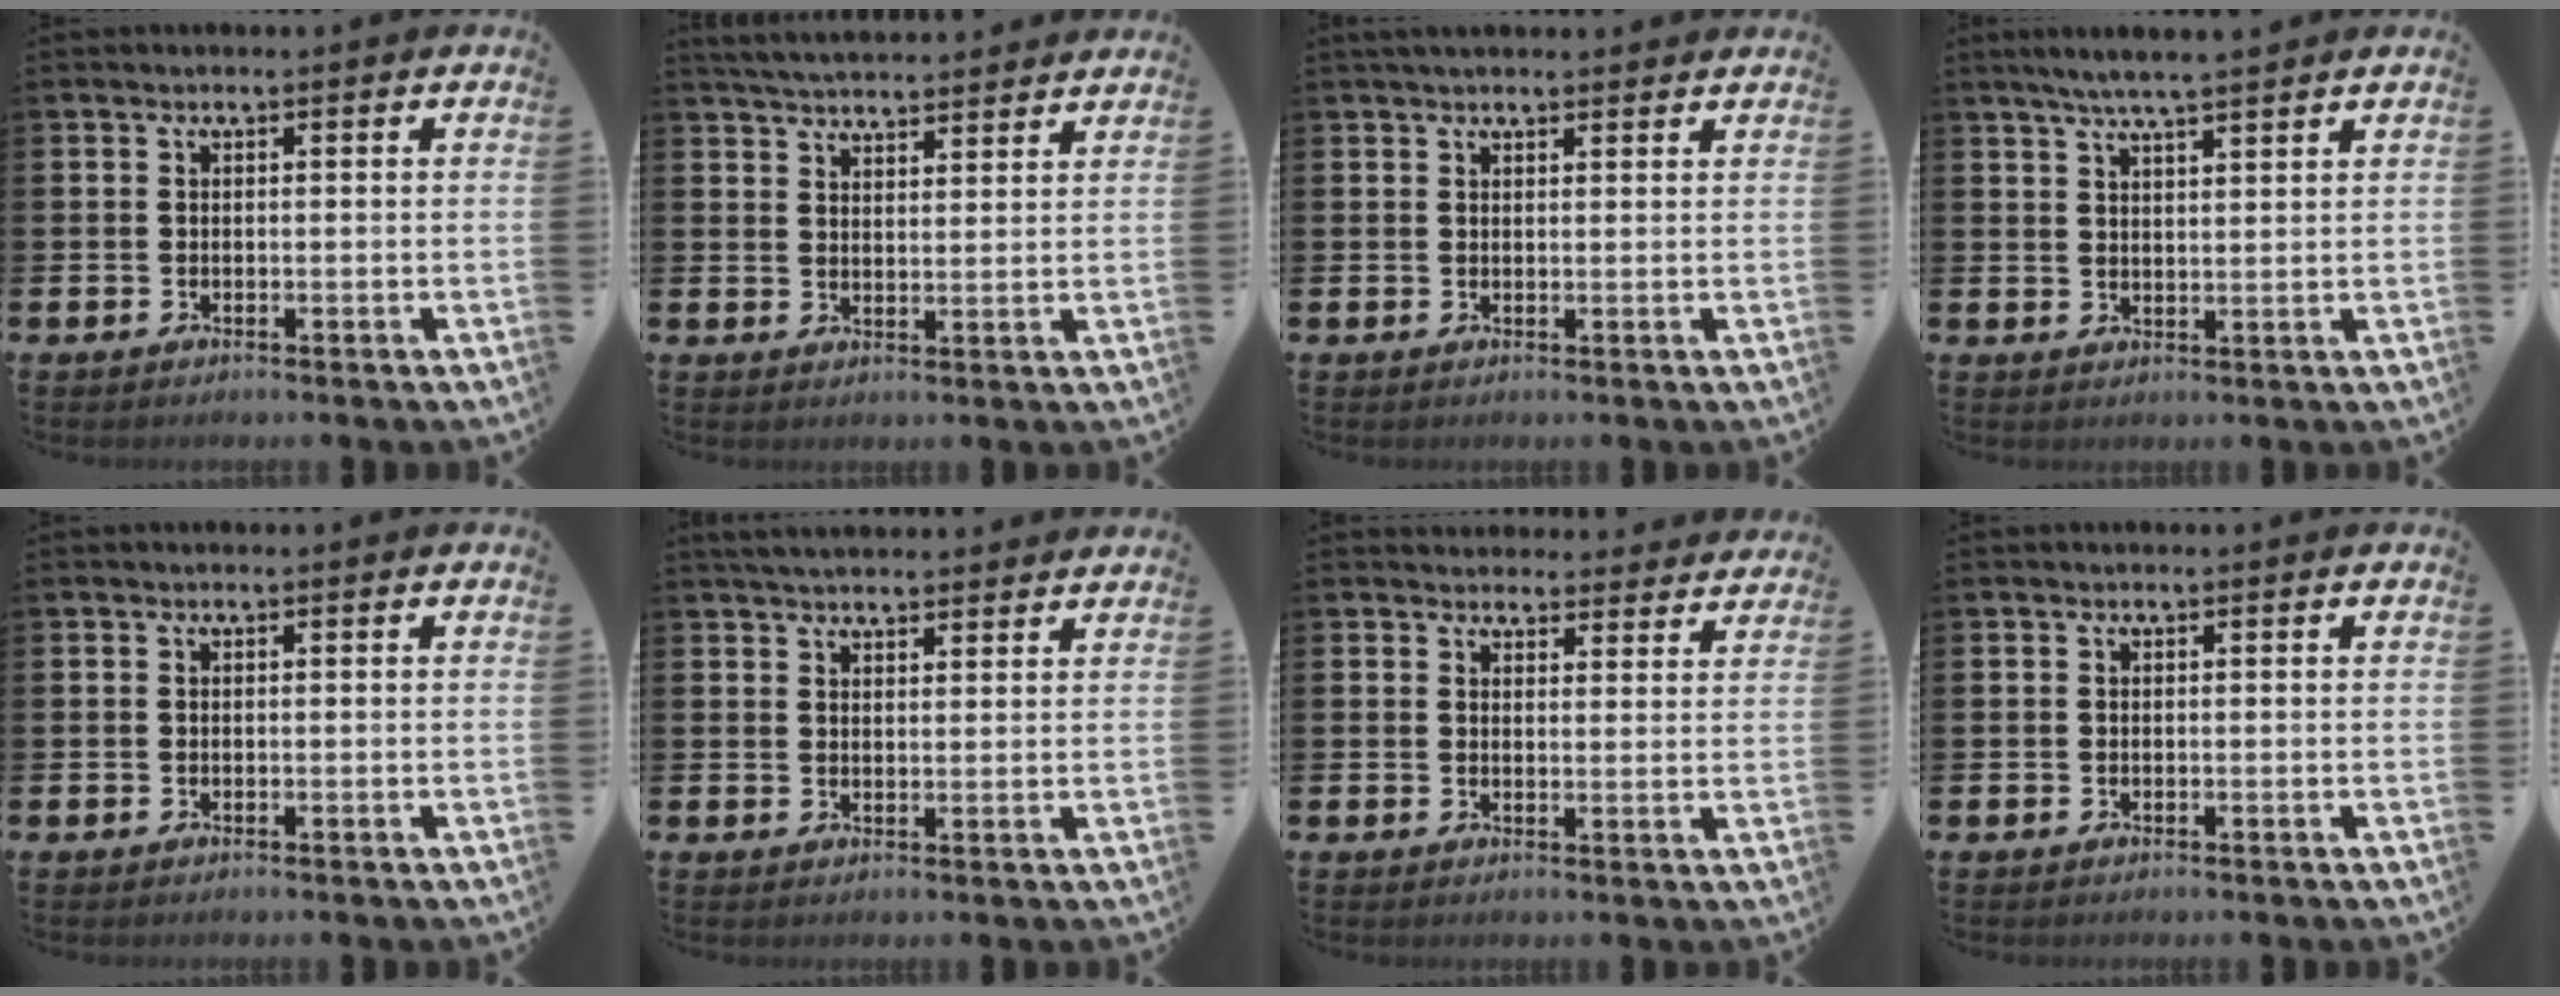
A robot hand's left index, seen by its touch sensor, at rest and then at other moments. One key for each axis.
{"total": 4.6, "fx": 4.6, "fy": 0.2, "fz": 0.2, "tx": -0.012, "ty": -0.027, "tz": 0.082}
{"total": 2.1, "fx": 2.0, "fy": 0.5, "fz": 0.5, "tx": -0.002, "ty": -0.005, "tz": 0.034}
{"total": 4.9, "fx": 4.5, "fy": 0.0, "fz": 1.9, "tx": -0.041, "ty": -0.013, "tz": 0.079}
{"total": 0.0}
{"total": 3.7, "fx": 3.6, "fy": 0.4, "fz": 0.5, "tx": -0.013, "ty": -0.015, "tz": 0.068}
{"total": 3.8, "fx": 3.6, "fy": 0.9, "fz": -0.2, "tx": 0.006, "ty": -0.024, "tz": 0.065}
{"total": 0.0}